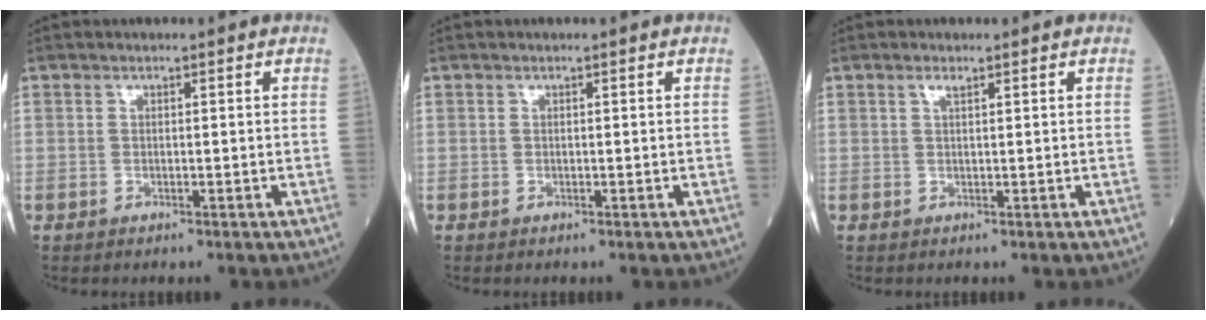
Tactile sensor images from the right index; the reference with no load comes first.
{"total": 0.0}
{"total": 0.8, "force": [0.5, 0.1, 0.6], "torque": [-0.016, 0.005, 0.011]}